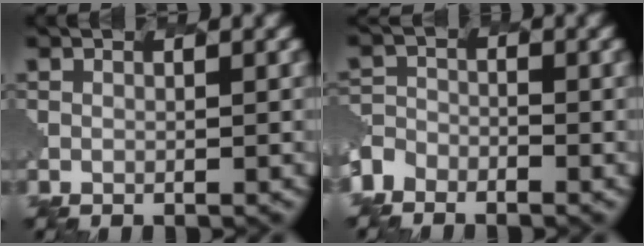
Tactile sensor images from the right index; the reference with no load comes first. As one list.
[{"total": 5.7, "force": [-4.9, 2.7, -1.0], "torque": [-0.010, -0.009, -0.092]}]